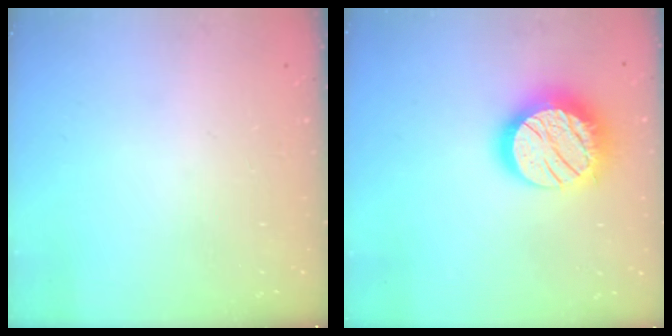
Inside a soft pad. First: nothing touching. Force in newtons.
{"total": 19.0, "press": 18.9, "slide": 0.9}